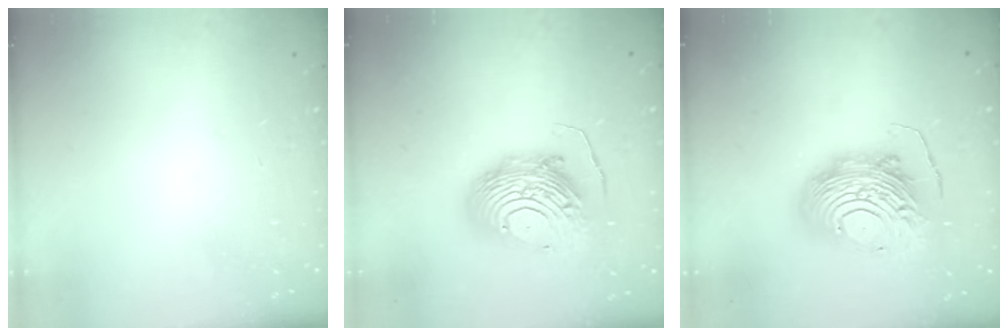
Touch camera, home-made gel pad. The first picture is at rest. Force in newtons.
{"total": 14.6, "press": 14.6, "slide": 1.3}
{"total": 17.9, "press": 17.9, "slide": 1.5}